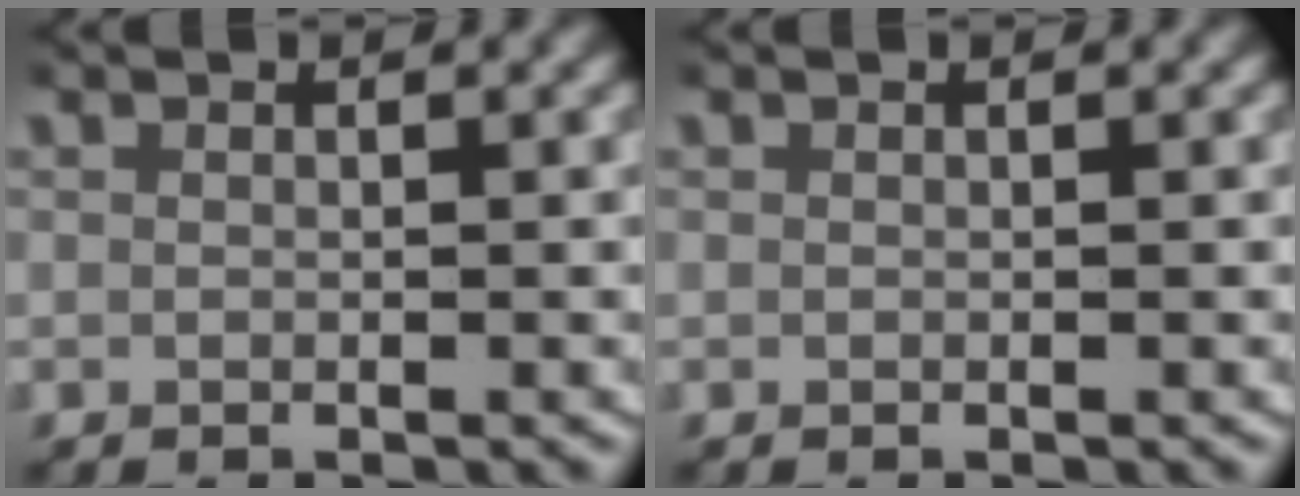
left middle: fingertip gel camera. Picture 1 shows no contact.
{"total": 0.0}